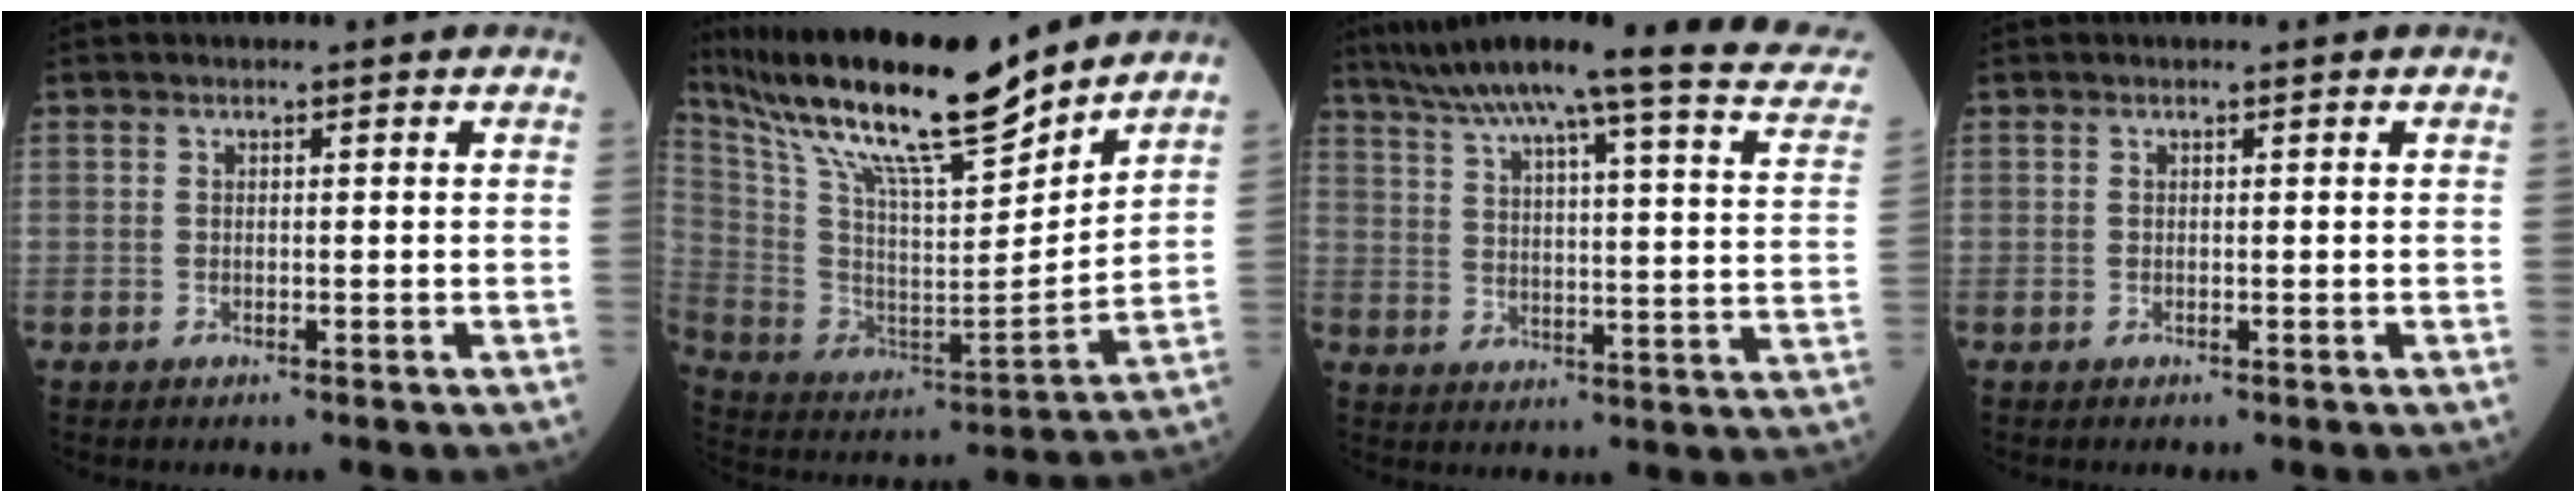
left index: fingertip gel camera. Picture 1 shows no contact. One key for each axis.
{"total": 22.4, "fx": 18.2, "fy": 2.4, "fz": 12.8, "tx": -0.244, "ty": -0.002, "tz": 0.323}
{"total": 23.8, "fx": 19.8, "fy": 1.0, "fz": 13.2, "tx": -0.194, "ty": -0.030, "tz": 0.248}
{"total": 0.0}